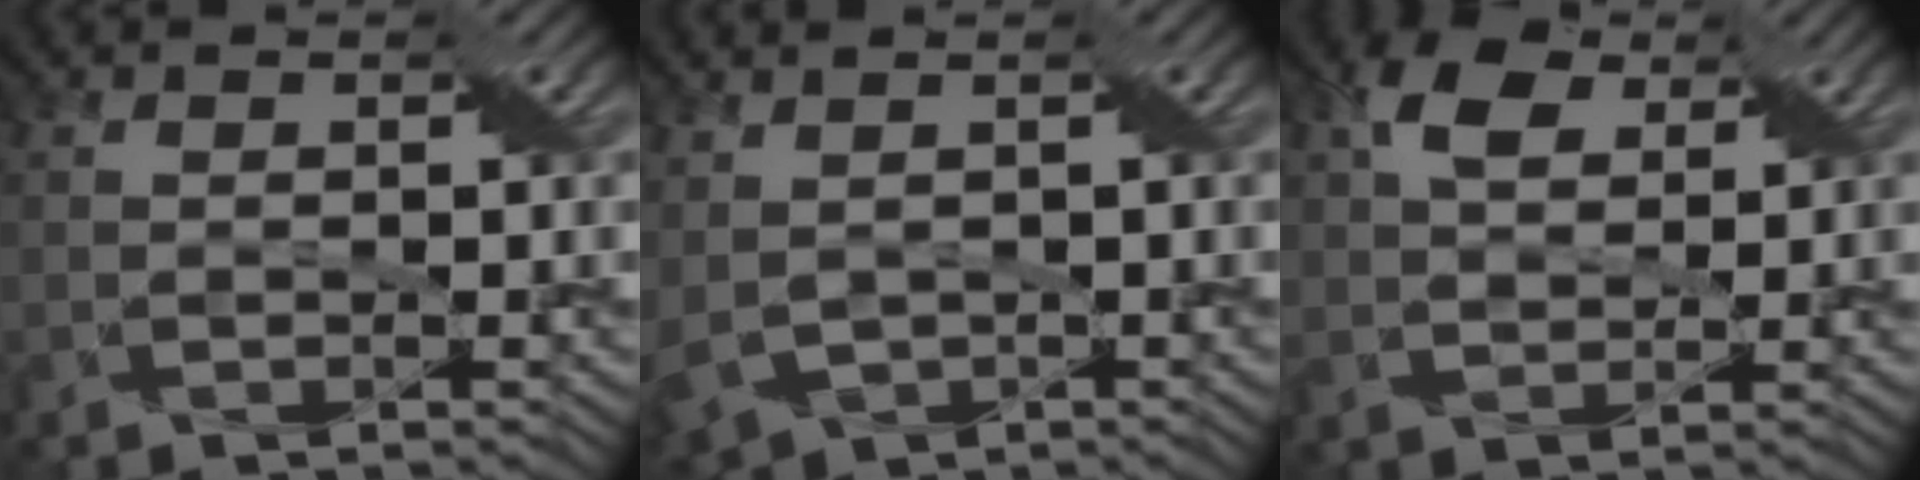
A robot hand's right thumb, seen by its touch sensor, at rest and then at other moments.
{"total": 4.8, "force": [-0.2, 2.8, 3.9], "torque": [-0.103, -0.010, 0.006]}
{"total": 5.3, "force": [2.6, 3.3, 3.2], "torque": [-0.067, 0.003, 0.041]}